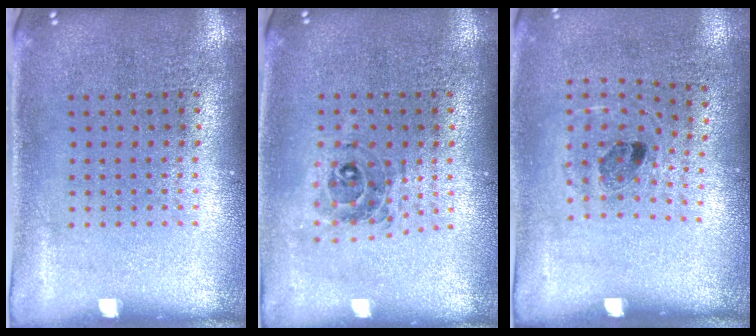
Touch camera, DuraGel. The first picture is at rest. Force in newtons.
{"total": 0.7, "press": 0.7, "slide": 0.2}
{"total": 1.0, "press": 0.7, "slide": 0.7}